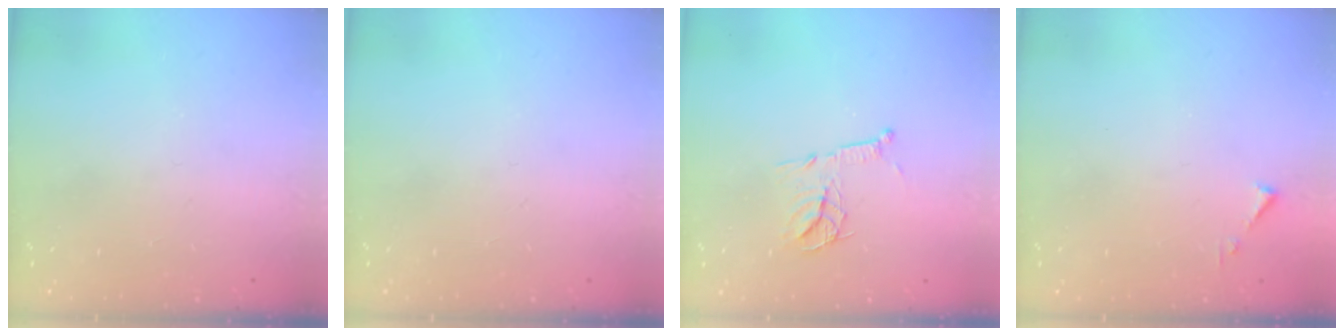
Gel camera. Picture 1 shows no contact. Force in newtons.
{"total": 0.0}
{"total": 11.7, "press": 11.7, "slide": 0.7}
{"total": 3.2, "press": 3.2, "slide": 0.4}